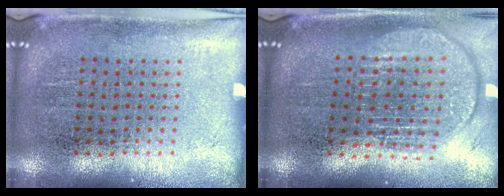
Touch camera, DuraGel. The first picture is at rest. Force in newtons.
{"total": 1.8, "press": 1.5, "slide": 1.0}